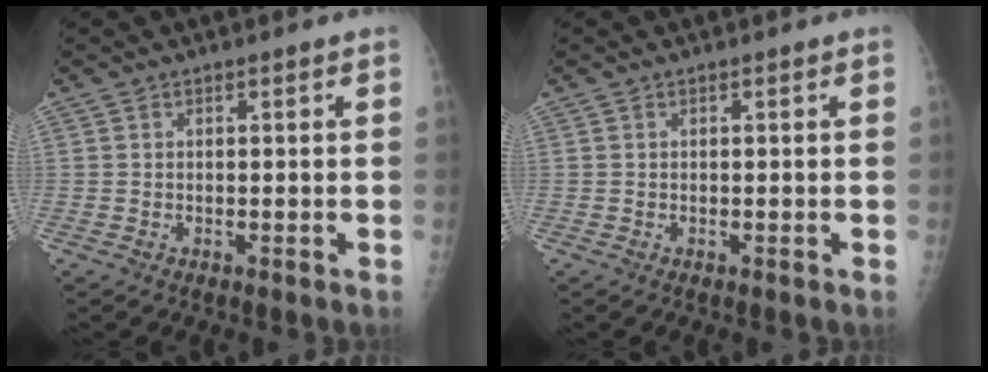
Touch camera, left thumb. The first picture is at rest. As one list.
[{"total": 0.0}]